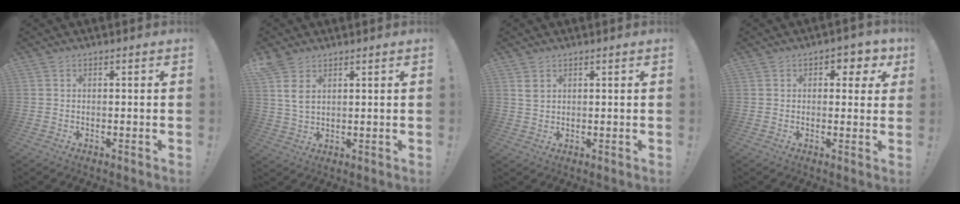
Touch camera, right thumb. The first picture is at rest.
{"total": 6.1, "force": [3.0, 3.2, 4.2], "torque": [-0.079, -0.012, 0.056]}
{"total": 2.5, "force": [1.5, 1.7, 1.2], "torque": [-0.011, -0.007, 0.026]}
{"total": 4.2, "force": [1.4, 3.0, 2.5], "torque": [-0.018, -0.007, 0.019]}